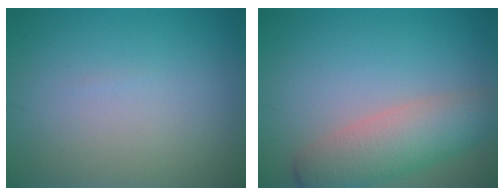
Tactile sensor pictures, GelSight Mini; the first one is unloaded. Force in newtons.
{"total": 4.5, "press": 4.5, "slide": 0.3}